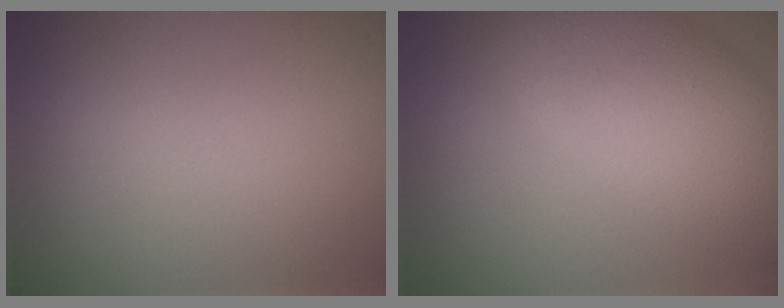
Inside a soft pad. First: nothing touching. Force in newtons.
{"total": 7.6, "press": 7.5, "slide": 0.3}